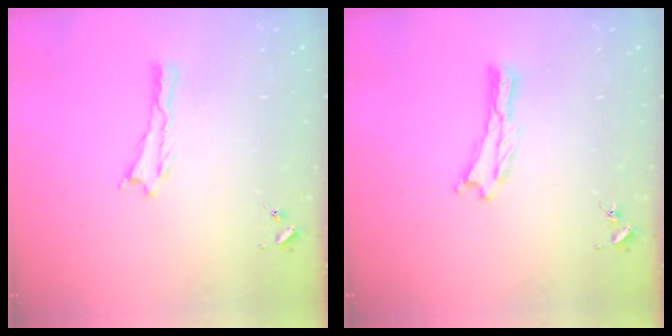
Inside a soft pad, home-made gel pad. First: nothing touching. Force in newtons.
{"total": 0.0}